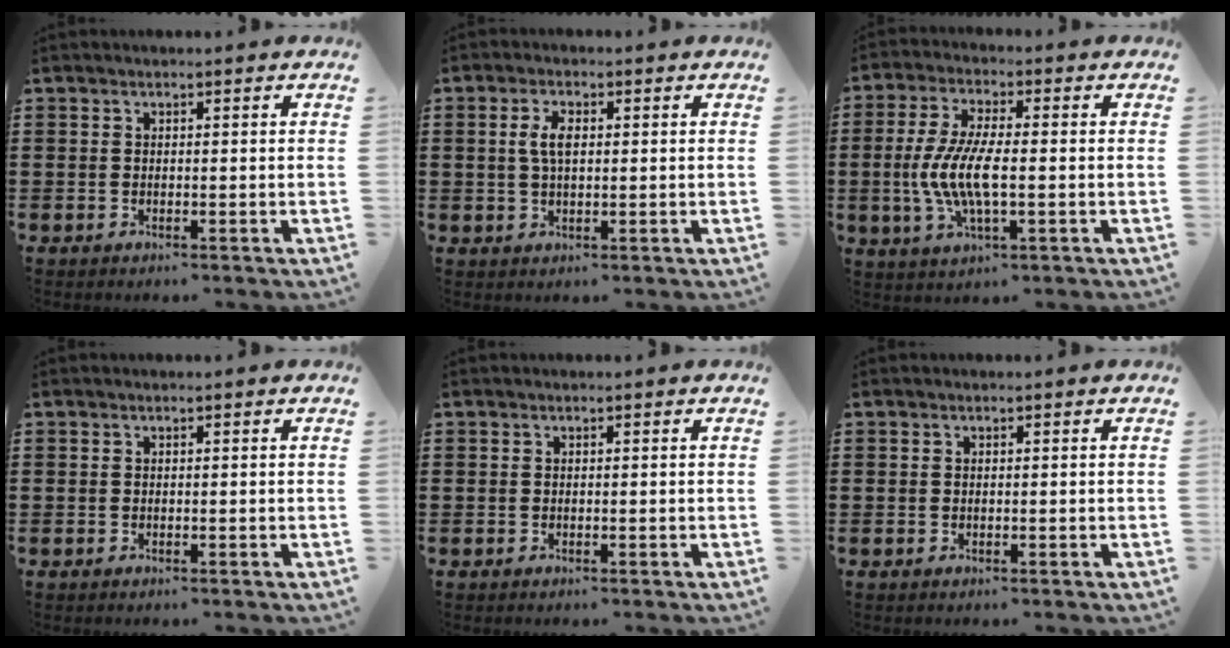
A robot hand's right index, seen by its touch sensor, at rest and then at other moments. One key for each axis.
{"total": 3.9, "fx": 0.6, "fy": 1.7, "fz": 3.5, "tx": -0.072, "ty": 0.009, "tz": 0.007}
{"total": 8.3, "fx": -1.5, "fy": 2.7, "fz": 7.7, "tx": -0.175, "ty": -0.010, "tz": -0.036}
{"total": 0.0}
{"total": 0.0}
{"total": 0.0}